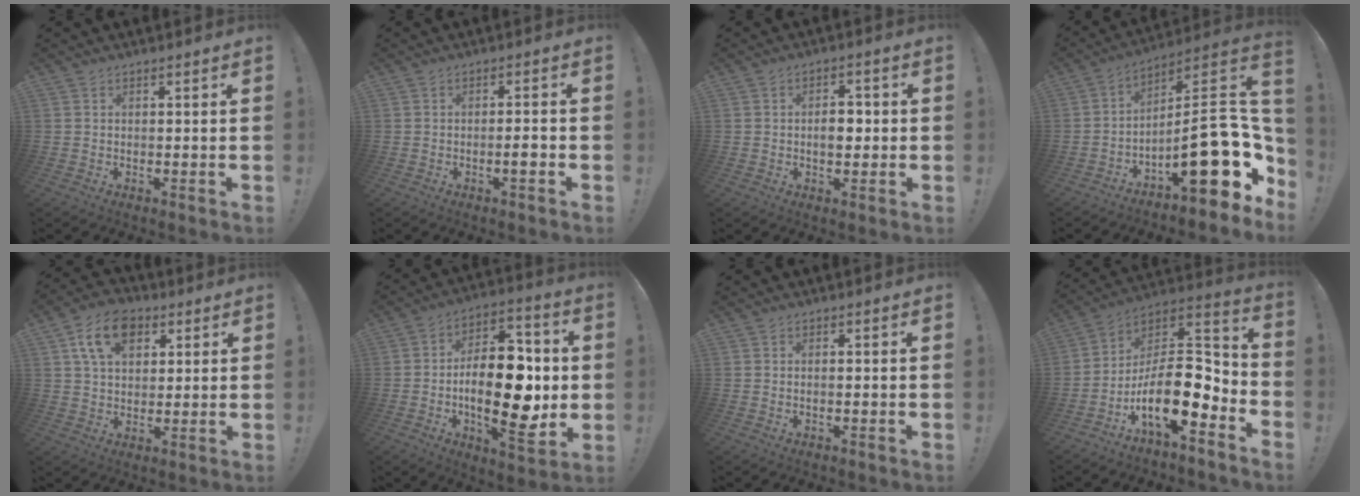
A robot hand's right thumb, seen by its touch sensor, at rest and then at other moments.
{"total": 3.5, "force": [-1.5, 0.1, 3.2], "torque": [-0.049, -0.002, -0.028]}
{"total": 5.1, "force": [-0.7, 3.3, 3.9], "torque": [-0.055, 0.008, -0.016]}
{"total": 25.4, "force": [-7.3, 9.1, 22.6], "torque": [-0.326, 0.033, -0.107]}
{"total": 12.2, "force": [5.4, 8.3, 7.1], "torque": [-0.112, -0.003, 0.102]}
{"total": 22.0, "force": [-1.8, 10.8, 19.1], "torque": [-0.305, 0.006, -0.026]}
{"total": 0.7, "force": [-0.4, -0.2, 0.6], "torque": [-0.008, -0.002, -0.009]}
{"total": 17.9, "force": [-6.1, 7.9, 14.9], "torque": [-0.254, 0.022, -0.097]}